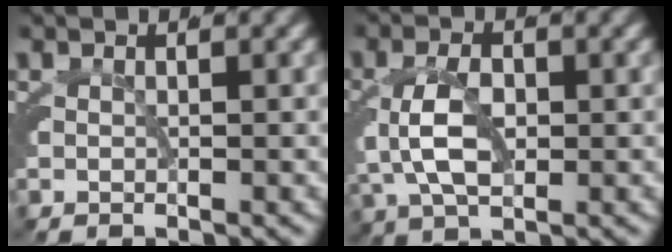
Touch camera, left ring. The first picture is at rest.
{"total": 4.9, "force": [-0.8, 3.3, 3.5], "torque": [-0.101, -0.013, -0.009]}